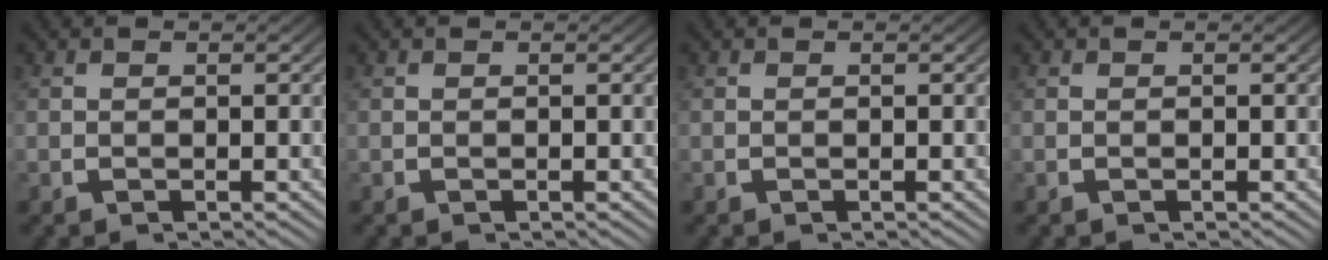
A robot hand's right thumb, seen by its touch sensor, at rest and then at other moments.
{"total": 0.0}
{"total": 0.0}
{"total": 0.0}